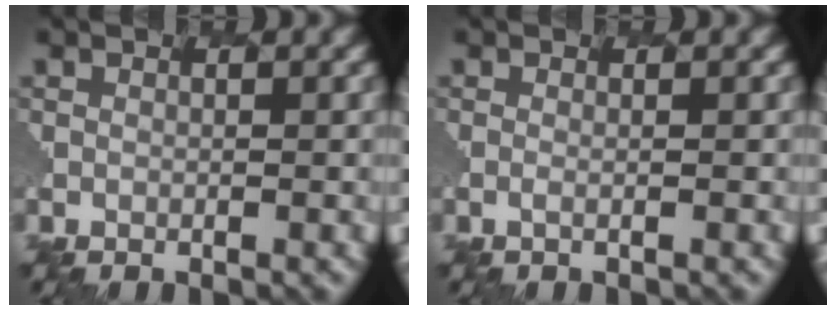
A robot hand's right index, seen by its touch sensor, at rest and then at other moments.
{"total": 1.0, "force": [0.3, 0.5, 0.8], "torque": [0.001, 0.002, -0.009]}